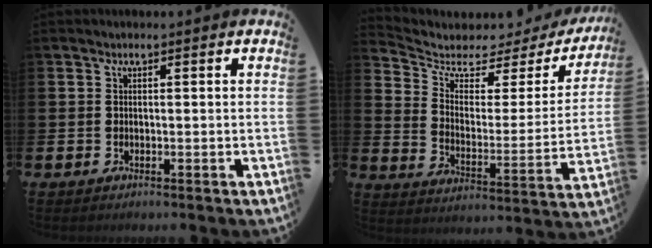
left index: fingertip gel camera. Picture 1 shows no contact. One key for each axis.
{"total": 4.3, "fx": 3.5, "fy": 2.2, "fz": 1.2, "tx": -0.053, "ty": -0.033, "tz": 0.048}